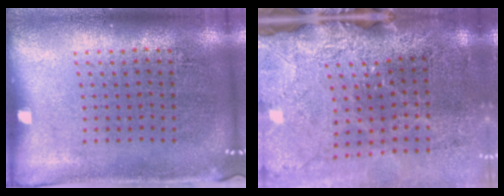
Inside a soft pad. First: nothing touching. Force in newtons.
{"total": 3.9, "press": 3.2, "slide": 2.3}